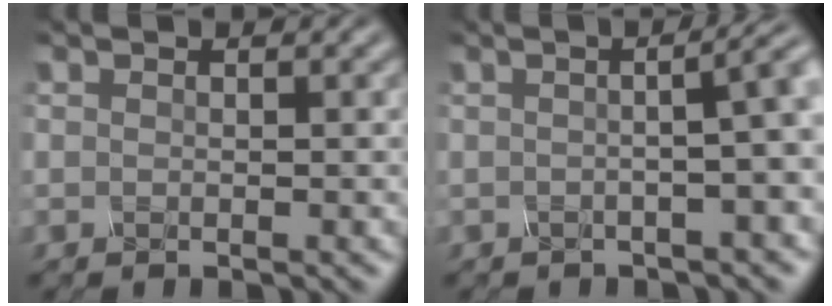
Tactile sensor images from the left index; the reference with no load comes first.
{"total": 6.9, "force": [0.4, 2.8, 6.3], "torque": [-0.024, 0.022, -0.013]}